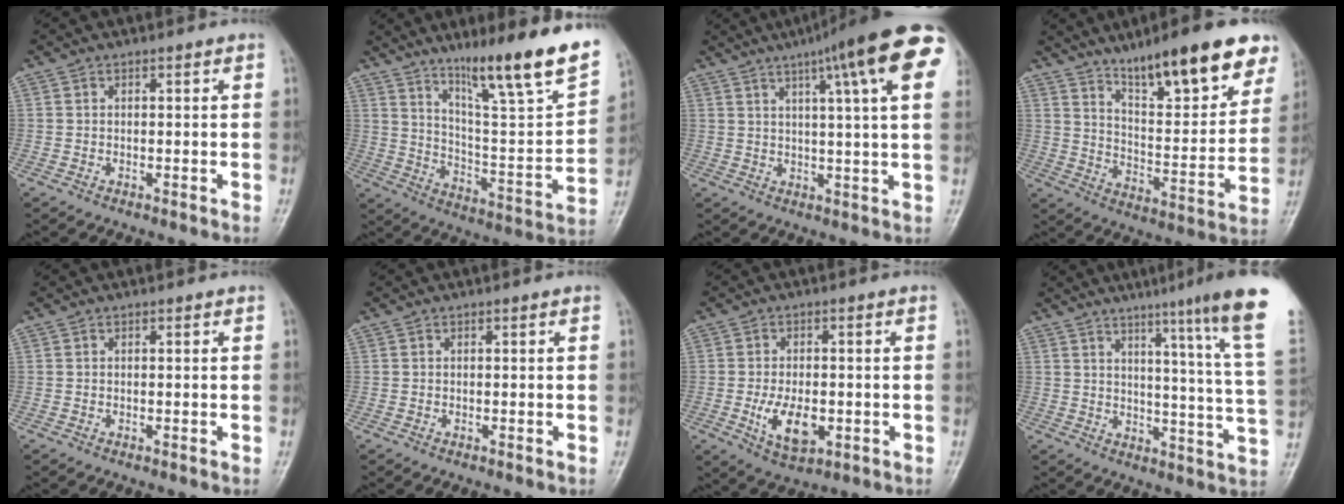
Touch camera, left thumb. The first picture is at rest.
{"total": 20.9, "force": [14.3, 1.9, 15.1], "torque": [-0.204, -0.075, 0.237]}
{"total": 19.6, "force": [9.3, 2.9, 17.0], "torque": [-0.235, 0.003, 0.110]}
{"total": 19.4, "force": [13.0, 4.8, 13.6], "torque": [-0.166, -0.062, 0.206]}
{"total": 0.0}
{"total": 0.0}
{"total": 8.0, "force": [-1.9, 4.4, 6.4], "torque": [-0.106, -0.004, -0.024]}
{"total": 18.0, "force": [11.9, -0.8, 13.5], "torque": [-0.167, -0.077, 0.139]}